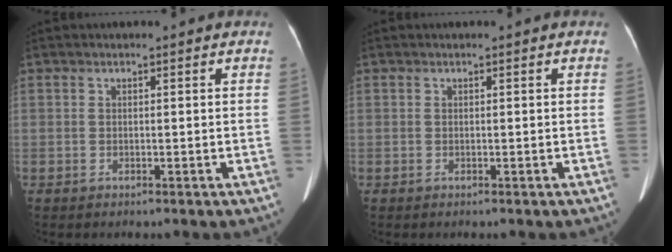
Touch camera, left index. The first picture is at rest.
{"total": 0.0}